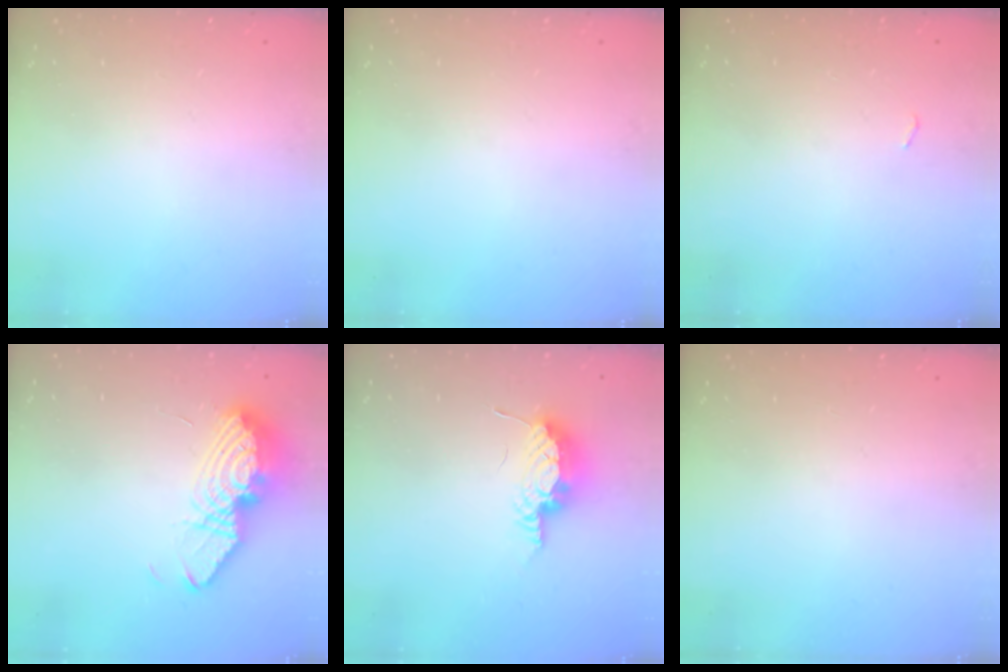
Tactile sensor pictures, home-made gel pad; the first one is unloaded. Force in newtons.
{"total": 0.0}
{"total": 2.7, "press": 2.3, "slide": 1.4}
{"total": 12.7, "press": 12.7, "slide": 1.3}
{"total": 8.4, "press": 8.2, "slide": 1.6}
{"total": 0.0}